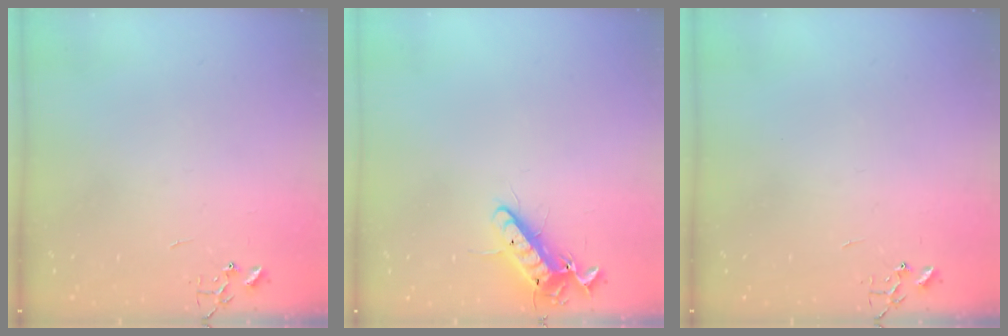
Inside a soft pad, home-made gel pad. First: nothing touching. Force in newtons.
{"total": 13.1, "press": 12.9, "slide": 2.2}
{"total": 0.0}